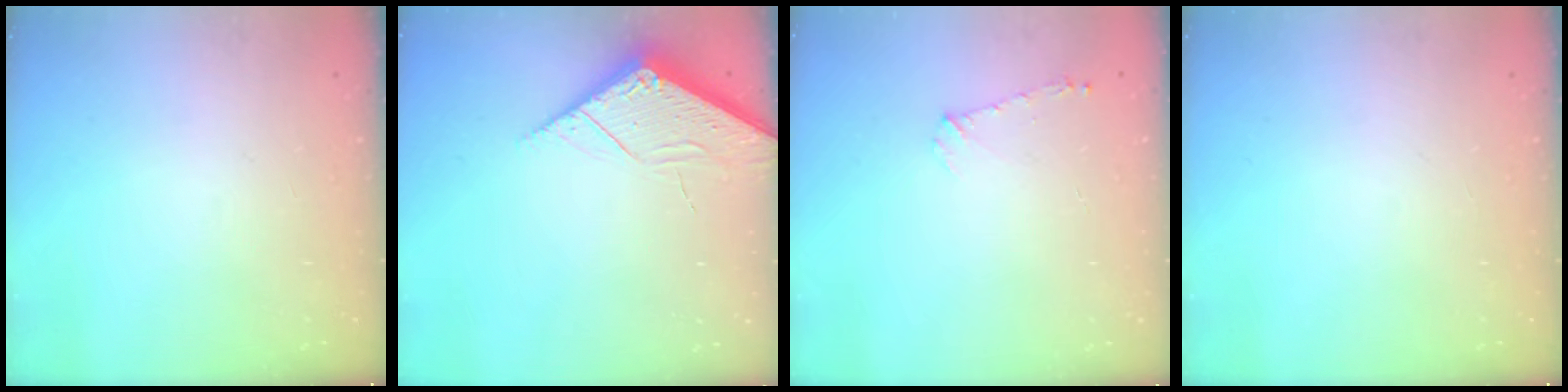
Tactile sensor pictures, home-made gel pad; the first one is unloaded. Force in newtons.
{"total": 3.9, "press": 3.9, "slide": 0.4}
{"total": 4.6, "press": 4.6, "slide": 0.6}
{"total": 0.0}